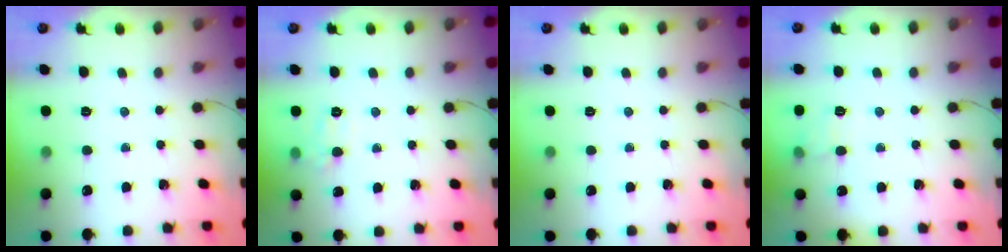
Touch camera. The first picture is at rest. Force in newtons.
{"total": 8.2, "press": 8.0, "slide": 1.5}
{"total": 0.0}
{"total": 5.7, "press": 5.4, "slide": 2.0}